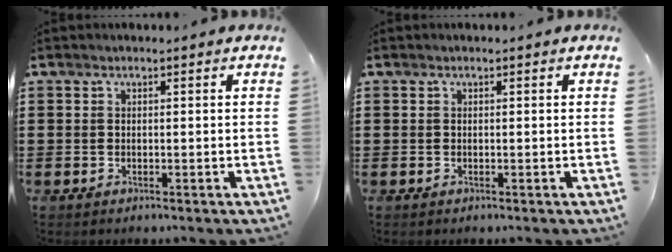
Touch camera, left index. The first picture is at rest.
{"total": 0.0}